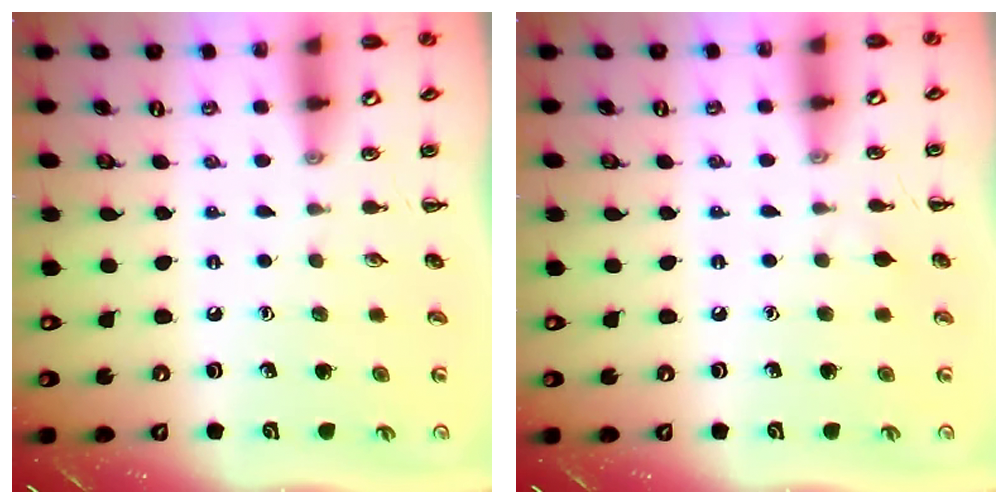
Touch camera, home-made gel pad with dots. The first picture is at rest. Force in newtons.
{"total": 2.7, "press": 2.5, "slide": 1.0}